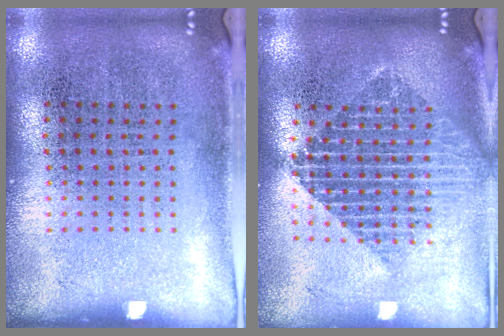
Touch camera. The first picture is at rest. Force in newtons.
{"total": 2.1, "press": 1.7, "slide": 1.2}